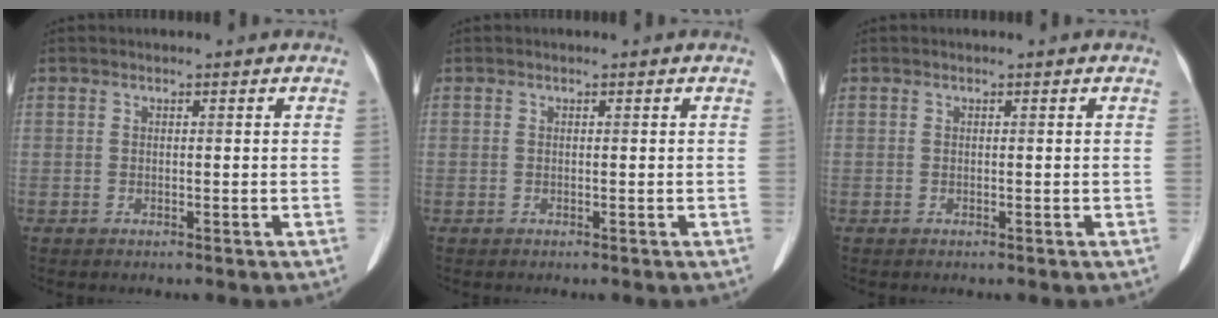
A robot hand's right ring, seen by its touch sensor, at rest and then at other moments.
{"total": 0.0}
{"total": 0.0}